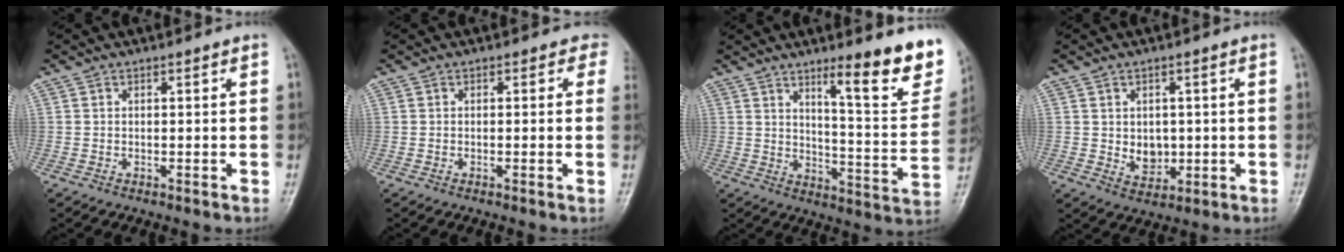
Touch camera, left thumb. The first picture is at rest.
{"total": 2.1, "force": [0.8, 1.7, 1.0], "torque": [0.018, 0.001, -0.009]}
{"total": 17.7, "force": [10.8, 3.5, 13.6], "torque": [-0.140, -0.073, 0.159]}
{"total": 5.1, "force": [0.1, 4.0, 3.1], "torque": [-0.023, -0.006, 0.014]}